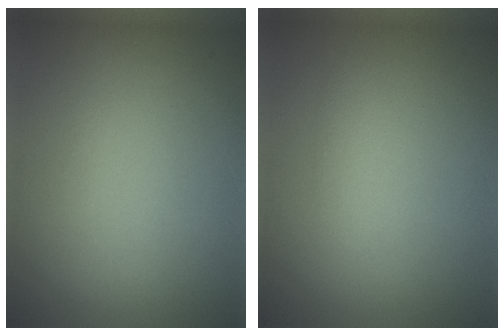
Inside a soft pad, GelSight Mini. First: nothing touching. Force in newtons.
{"total": 1.1, "press": 1.1, "slide": 0.1}